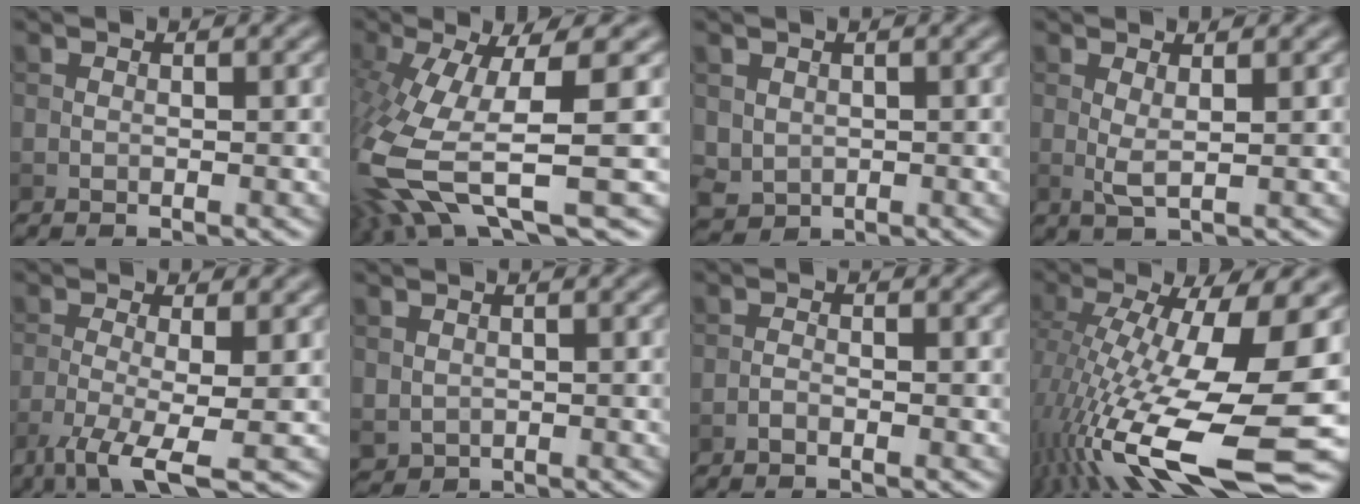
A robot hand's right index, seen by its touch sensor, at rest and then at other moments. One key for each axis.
{"total": 11.5, "fx": -2.5, "fy": 3.5, "fz": 10.6, "tx": -0.237, "ty": -0.023, "tz": -0.035}
{"total": 2.2, "fx": 0.4, "fy": 2.0, "fz": 0.6, "tx": -0.018, "ty": -0.005, "tz": 0.013}
{"total": 1.6, "fx": 0.4, "fy": 0.3, "fz": 1.5, "tx": -0.035, "ty": -0.001, "tz": 0.010}
{"total": 5.5, "fx": -2.7, "fy": 1.1, "fz": 4.7, "tx": -0.090, "ty": -0.010, "tz": -0.056}
{"total": 1.4, "fx": 0.5, "fy": 1.2, "fz": 0.5, "tx": -0.014, "ty": -0.006, "tz": 0.015}
{"total": 0.9, "fx": -0.6, "fy": 0.2, "fz": 0.6, "tx": -0.012, "ty": 0.001, "tz": -0.014}
{"total": 16.7, "fx": -4.0, "fy": 4.7, "fz": 15.6, "tx": -0.288, "ty": -0.005, "tz": -0.070}